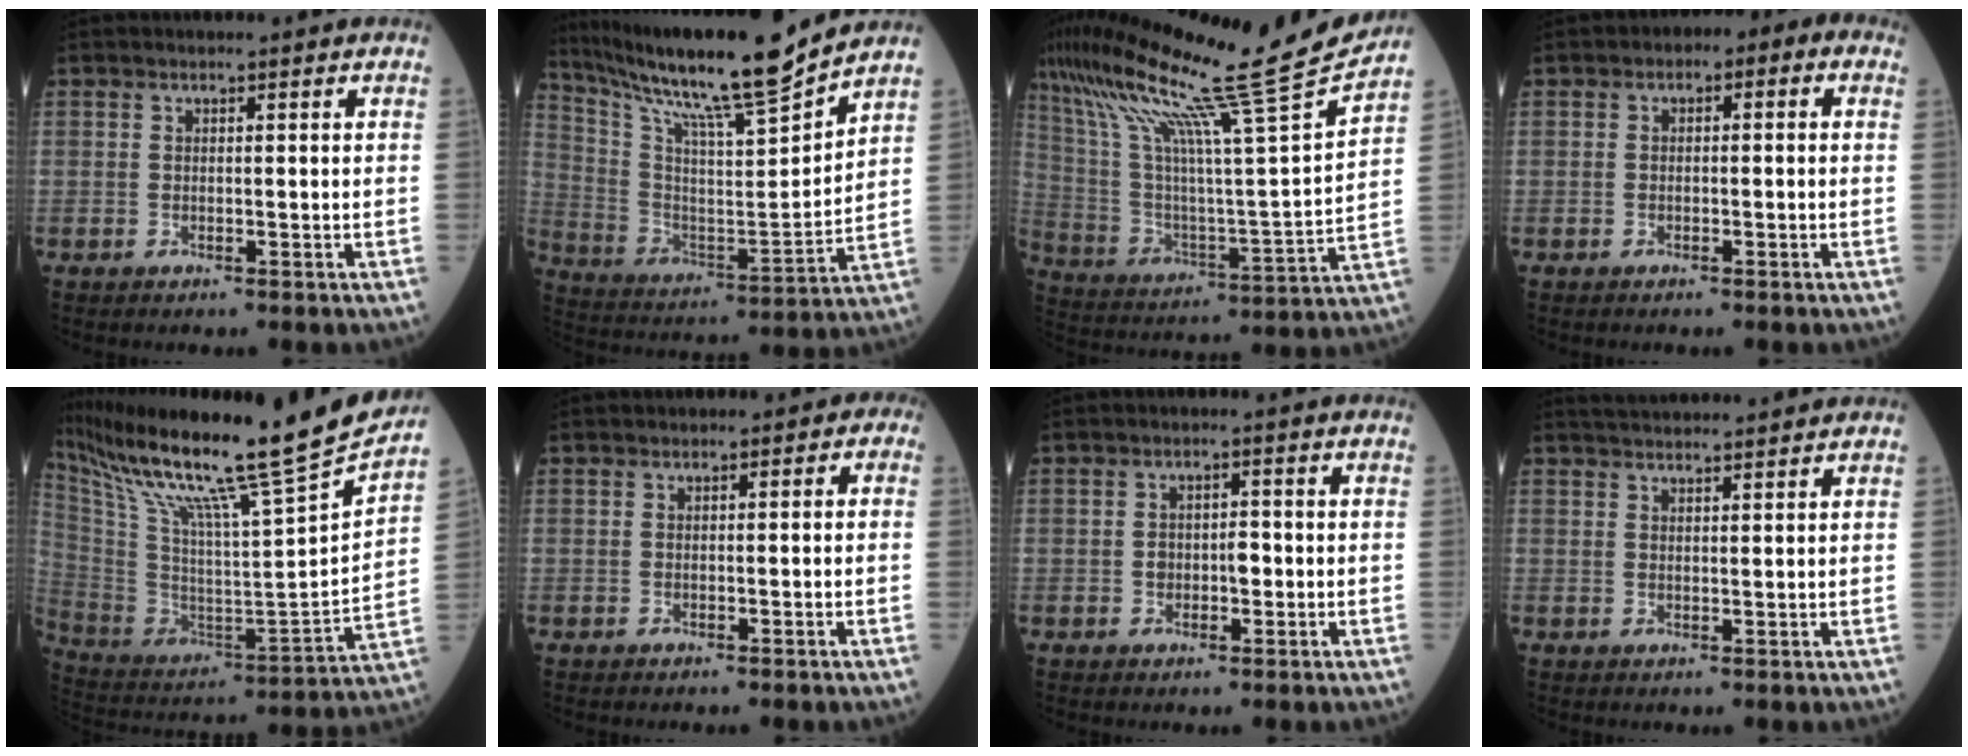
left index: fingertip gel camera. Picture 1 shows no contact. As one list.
[{"total": 19.9, "force": [17.0, -0.5, 10.3], "torque": [-0.192, -0.017, 0.287]}, {"total": 24.7, "force": [20.3, -2.8, 13.8], "torque": [-0.258, -0.042, 0.321]}, {"total": 3.6, "force": [0.3, 1.9, 3.0], "torque": [-0.034, 0.025, -0.009]}, {"total": 28.6, "force": [23.6, -2.0, 16.0], "torque": [-0.298, -0.085, 0.366]}, {"total": 1.2, "force": [-0.5, 0.9, 0.7], "torque": [-0.002, 0.007, -0.013]}, {"total": 2.6, "force": [-0.5, 1.5, 2.1], "torque": [-0.032, 0.007, -0.004]}, {"total": 7.3, "force": [6.8, 0.4, 2.6], "torque": [-0.043, 0.029, 0.099]}]